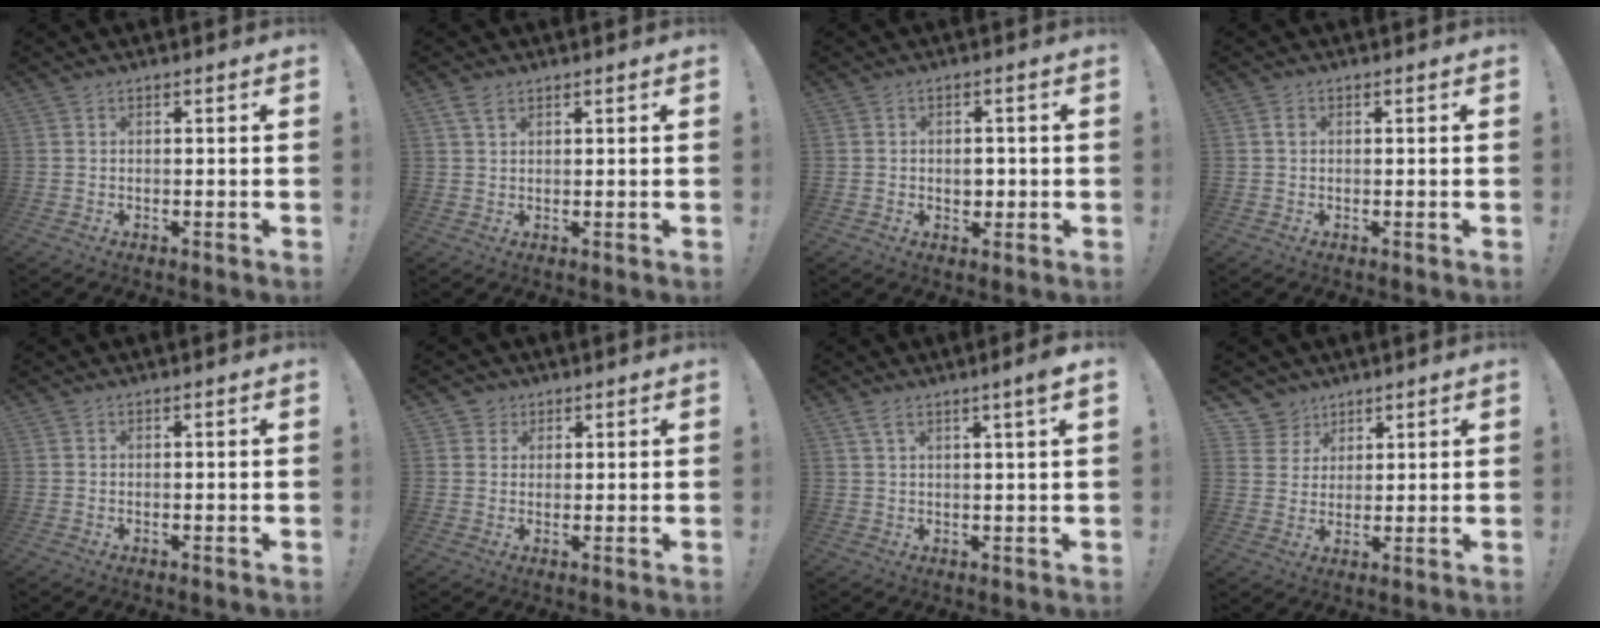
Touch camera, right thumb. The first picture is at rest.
{"total": 3.4, "force": [2.1, 1.7, 2.0], "torque": [-0.029, -0.006, 0.037]}
{"total": 3.6, "force": [-0.1, 3.3, 1.5], "torque": [-0.009, 0.002, -0.003]}
{"total": 1.1, "force": [0.2, 0.9, 0.6], "torque": [0.002, -0.002, 0.001]}
{"total": 0.0}
{"total": 3.3, "force": [1.7, 2.7, 0.5], "torque": [-0.005, -0.007, 0.031]}
{"total": 4.3, "force": [2.3, 0.0, 3.7], "torque": [-0.058, -0.010, 0.036]}
{"total": 6.6, "force": [4.5, 4.9, 0.4], "torque": [-0.016, -0.036, 0.091]}